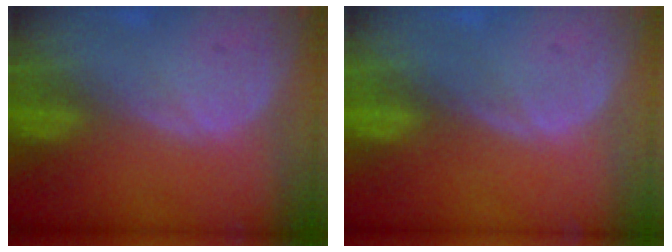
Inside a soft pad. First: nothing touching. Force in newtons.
{"total": 0.0}